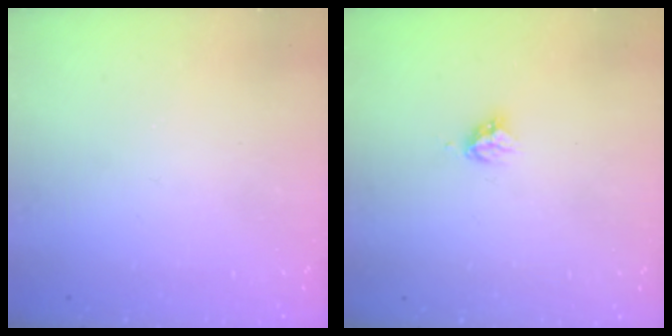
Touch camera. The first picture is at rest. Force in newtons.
{"total": 3.7, "press": 3.7, "slide": 0.1}